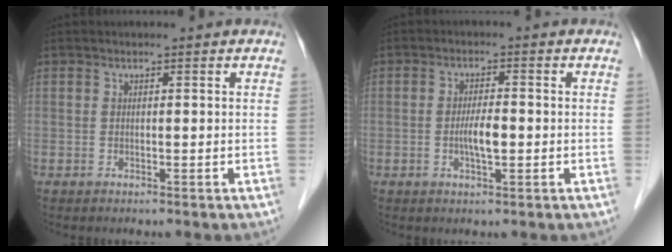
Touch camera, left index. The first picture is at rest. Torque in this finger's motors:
{"motor_torque": [0.68, 0.35, 0.09, 0.03]}